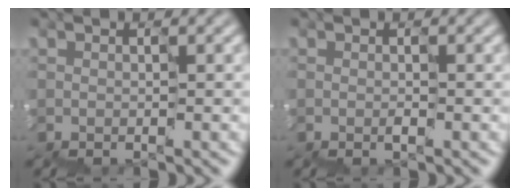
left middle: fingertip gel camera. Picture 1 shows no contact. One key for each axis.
{"total": 0.5, "fx": -0.1, "fy": -0.2, "fz": -0.5, "tx": 0.003, "ty": 0.004, "tz": 0.000}